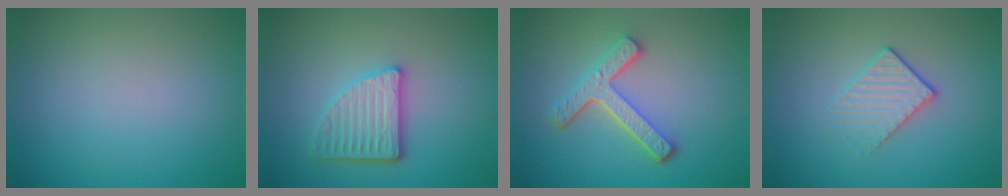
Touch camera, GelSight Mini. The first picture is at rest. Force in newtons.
{"total": 4.4, "press": 3.6, "slide": 2.5}
{"total": 4.4, "press": 3.3, "slide": 2.9}
{"total": 1.8, "press": 1.4, "slide": 1.1}